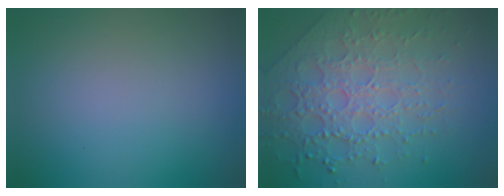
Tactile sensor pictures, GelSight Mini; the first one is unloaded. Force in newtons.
{"total": 7.7, "press": 5.4, "slide": 5.5}